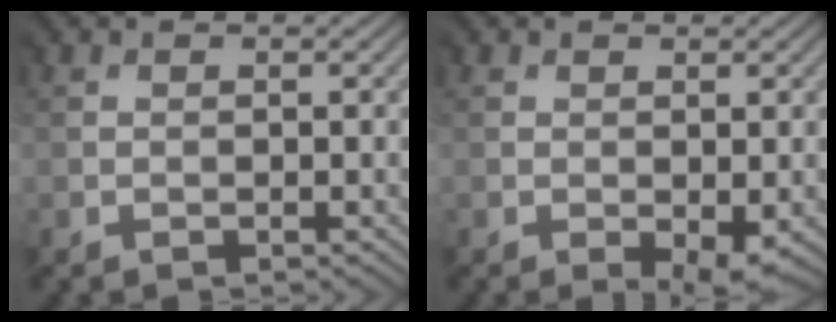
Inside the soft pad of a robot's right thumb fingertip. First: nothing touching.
{"total": 4.6, "force": [-1.8, 2.3, 3.6], "torque": [-0.056, -0.015, -0.020]}